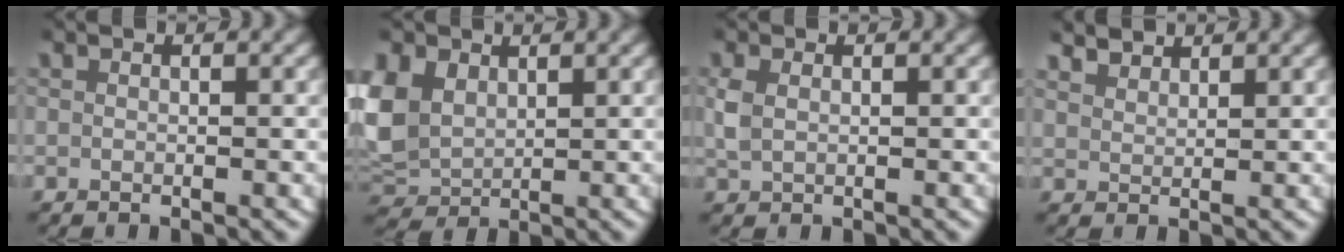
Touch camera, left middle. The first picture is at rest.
{"total": 6.2, "force": [1.3, 5.2, 3.0], "torque": [-0.106, -0.021, 0.038]}
{"total": 1.7, "force": [0.5, 1.2, 1.2], "torque": [-0.037, -0.003, 0.012]}
{"total": 2.8, "force": [2.7, 0.8, 0.5], "torque": [-0.010, -0.002, 0.052]}